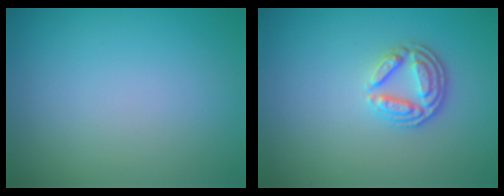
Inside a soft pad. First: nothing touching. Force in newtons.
{"total": 3.4, "press": 2.7, "slide": 2.0}